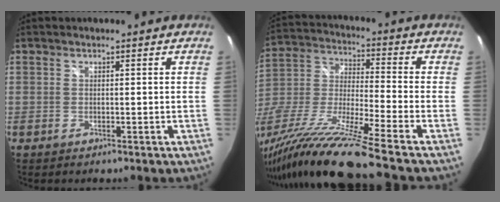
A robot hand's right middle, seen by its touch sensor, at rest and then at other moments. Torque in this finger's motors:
{"motor_torque": [1.42, -0.72, 0.62, 0.21]}